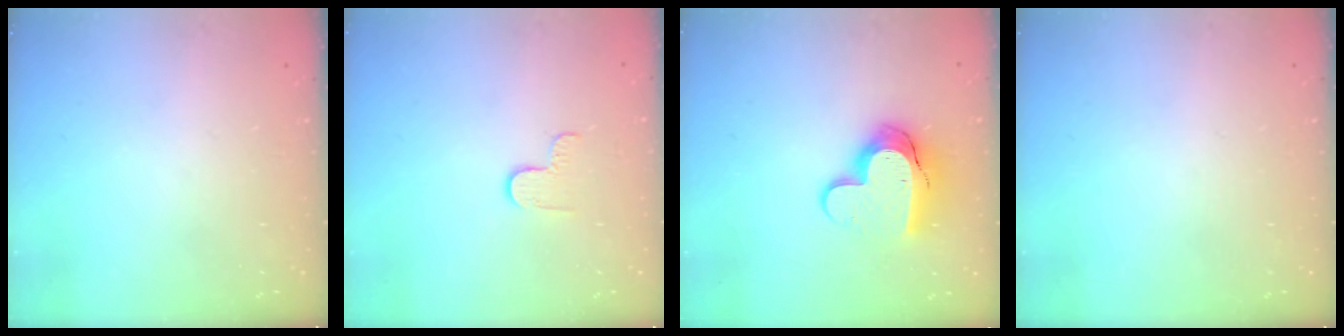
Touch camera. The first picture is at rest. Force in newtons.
{"total": 3.0, "press": 3.0, "slide": 0.4}
{"total": 12.2, "press": 12.1, "slide": 0.8}
{"total": 0.0}